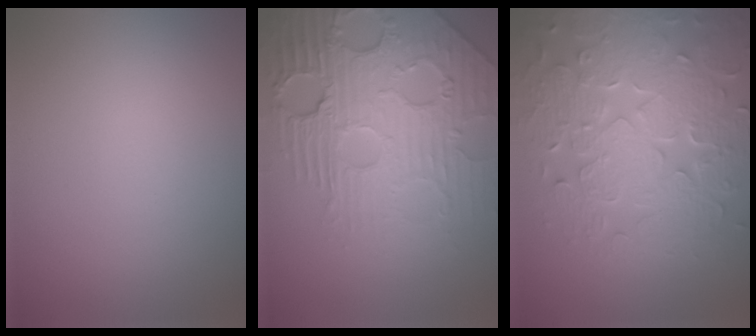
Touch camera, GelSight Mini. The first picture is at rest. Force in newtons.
{"total": 8.6, "press": 5.9, "slide": 6.3}
{"total": 8.3, "press": 6.0, "slide": 5.8}